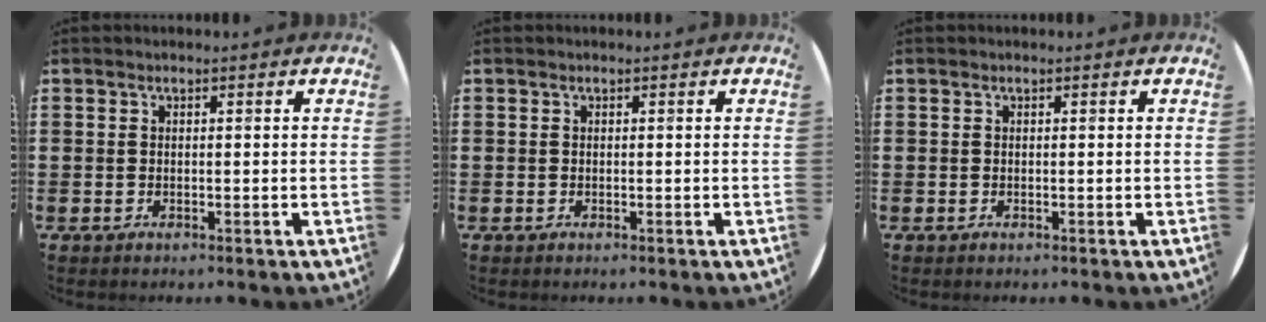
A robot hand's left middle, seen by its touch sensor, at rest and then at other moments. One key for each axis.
{"total": 0.0}
{"total": 0.0}